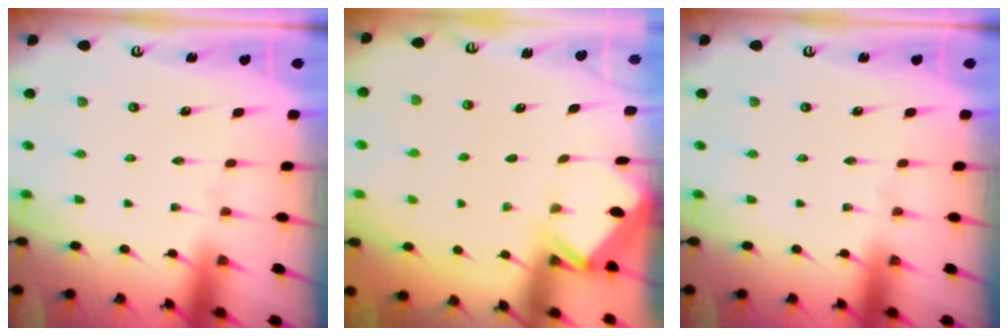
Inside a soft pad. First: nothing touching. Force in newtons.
{"total": 3.2, "press": 3.2, "slide": 0.4}
{"total": 0.0}